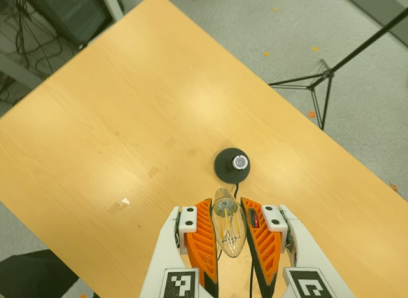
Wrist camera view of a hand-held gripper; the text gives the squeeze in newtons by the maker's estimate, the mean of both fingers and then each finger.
{"total": 20.4, "left": 21.8, "right": 18.9}